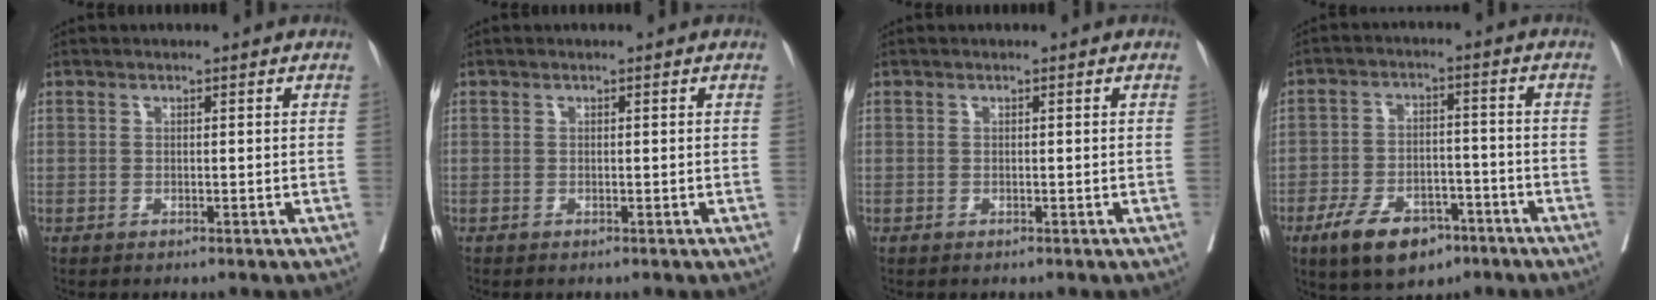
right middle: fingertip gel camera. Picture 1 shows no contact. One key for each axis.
{"total": 0.0}
{"total": 0.0}
{"total": 10.2, "fx": -6.3, "fy": 5.1, "fz": 6.2, "tx": -0.109, "ty": -0.002, "tz": -0.103}